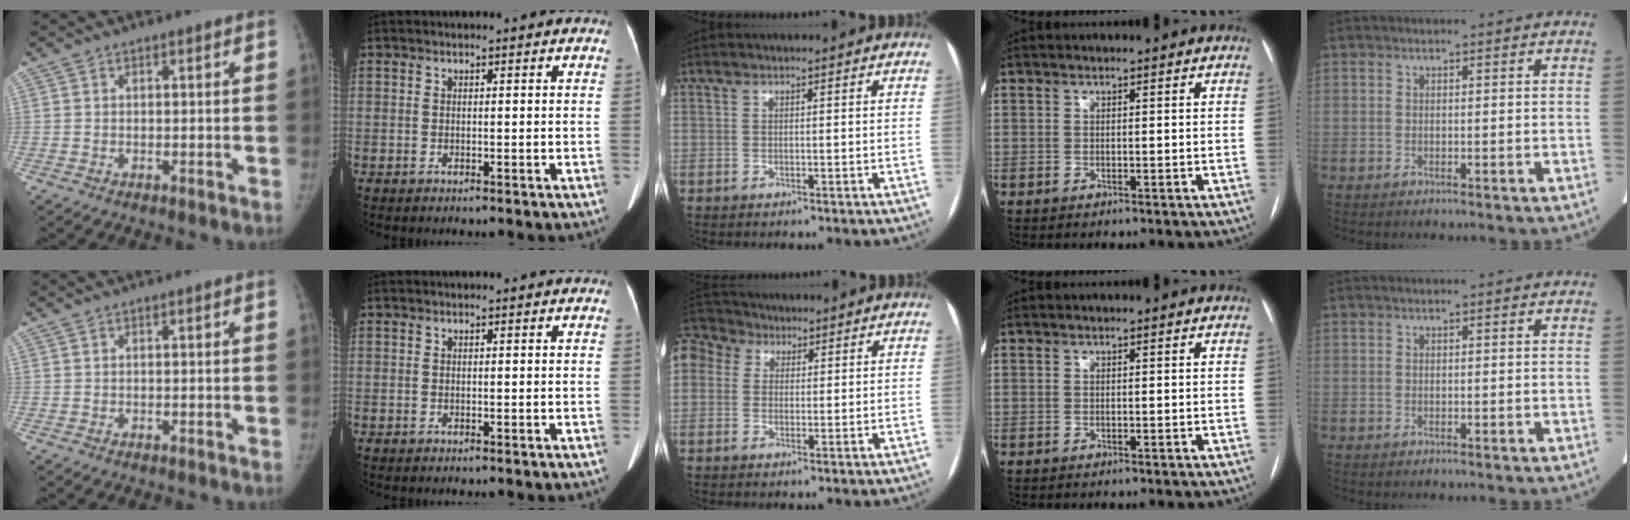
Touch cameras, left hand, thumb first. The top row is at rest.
{"middle": {"total": 9.6, "force": [4.5, 7.6, 3.7], "torque": [-0.104, 0.053, 0.086]}}